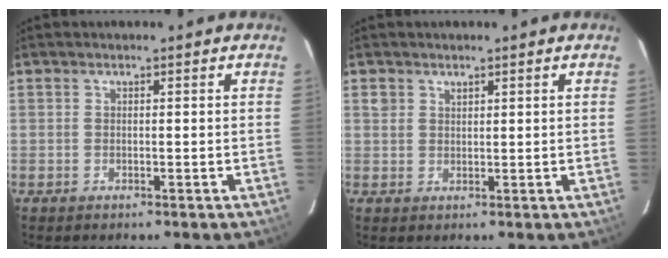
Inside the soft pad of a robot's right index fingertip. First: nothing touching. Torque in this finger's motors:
{"motor_torque": [0.03, 0.04, 0.04, 0.01]}